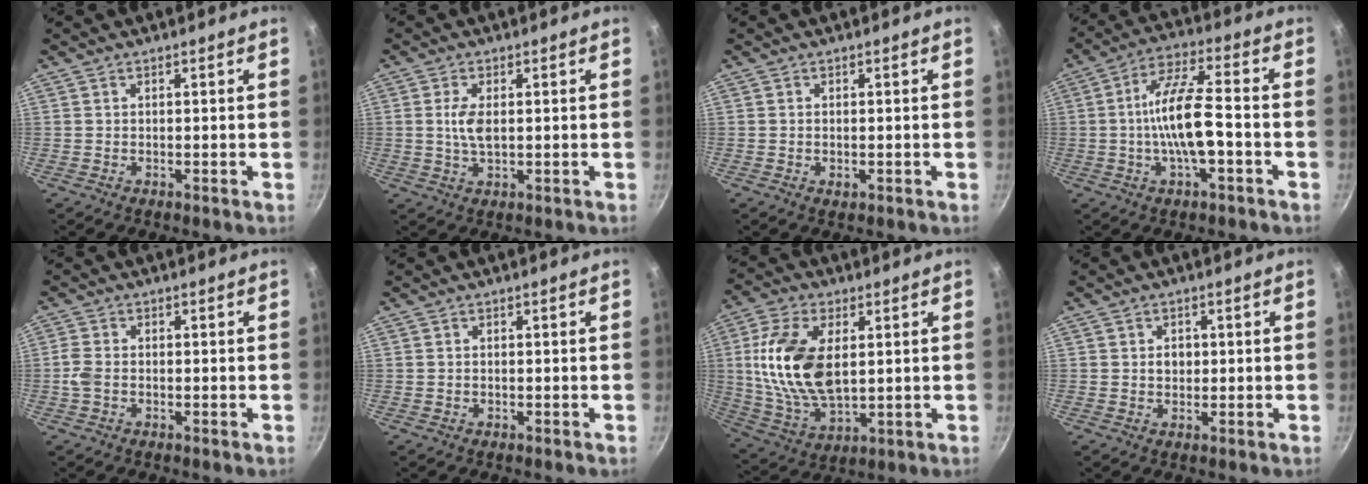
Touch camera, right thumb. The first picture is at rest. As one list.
[{"total": 4.4, "force": [0.5, 2.0, 3.9], "torque": [-0.079, -0.001, 0.010]}, {"total": 1.2, "force": [-0.2, 0.7, 0.9], "torque": [-0.014, -0.001, -0.003]}, {"total": 12.0, "force": [-2.4, 3.6, 11.2], "torque": [-0.203, 0.029, -0.055]}, {"total": 2.8, "force": [-0.6, 1.9, 2.0], "torque": [-0.048, 0.006, -0.017]}, {"total": 0.0}, {"total": 17.1, "force": [2.8, 9.6, 13.9], "torque": [-0.261, -0.007, 0.060]}, {"total": 2.4, "force": [0.2, 2.1, 1.3], "torque": [-0.007, 0.002, 0.003]}]